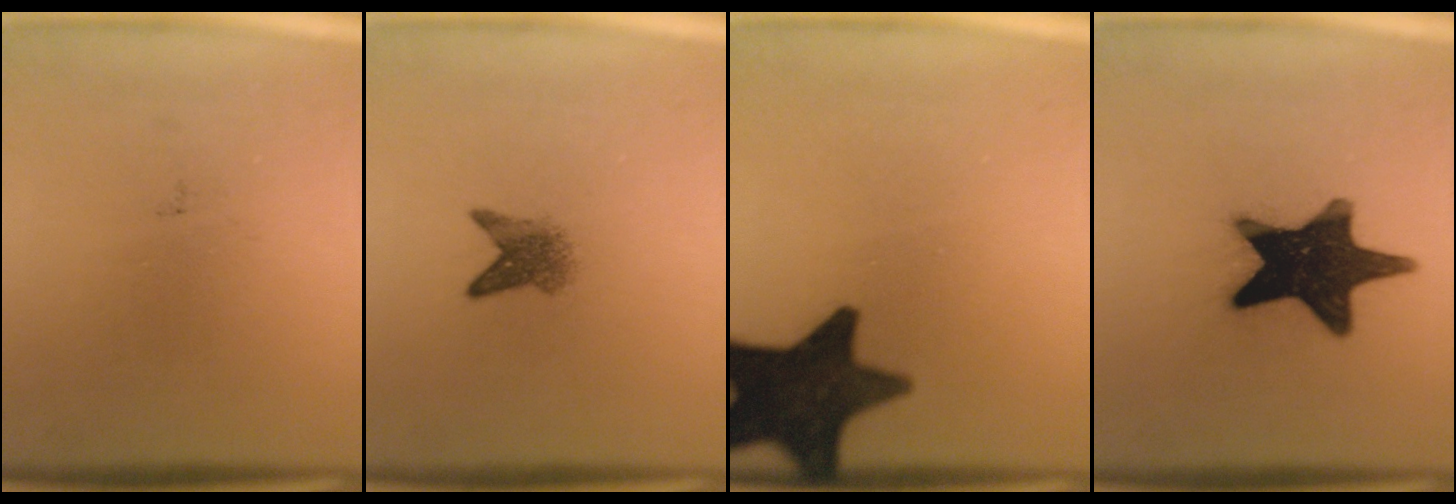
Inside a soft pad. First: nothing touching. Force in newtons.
{"total": 3.1}
{"total": 15.7}
{"total": 19.1}